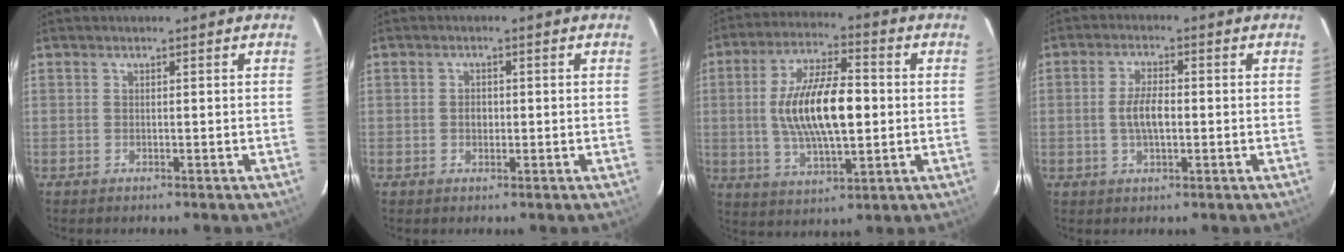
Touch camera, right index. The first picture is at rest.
{"total": 1.6, "force": [-0.2, 1.3, 0.8], "torque": [-0.015, 0.005, -0.004]}
{"total": 15.6, "force": [0.1, 5.8, 14.4], "torque": [-0.271, 0.004, 0.005]}
{"total": 4.9, "force": [-0.6, 1.9, 4.5], "torque": [-0.088, 0.003, -0.007]}